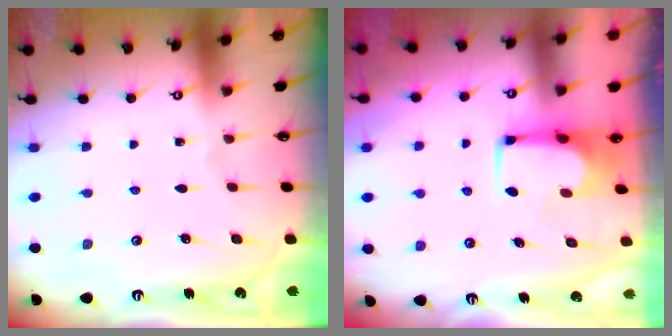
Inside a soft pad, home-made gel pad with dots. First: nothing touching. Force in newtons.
{"total": 1.6, "press": 1.5, "slide": 0.3}